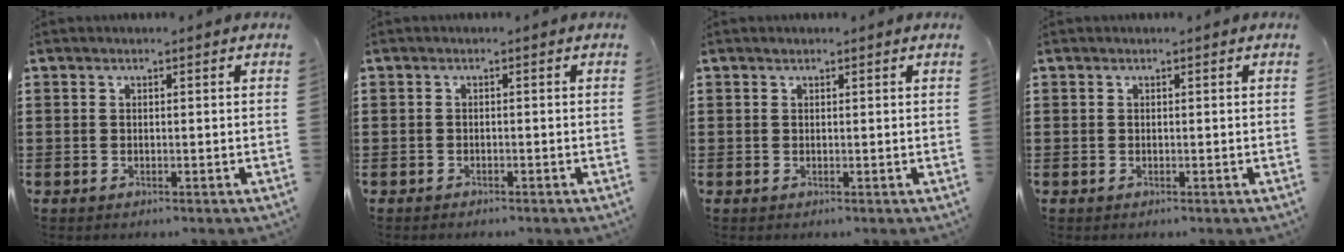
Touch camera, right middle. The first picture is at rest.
{"total": 0.8, "force": [-0.7, 0.3, 0.0], "torque": [0.001, 0.001, -0.017]}
{"total": 0.0}
{"total": 0.0}